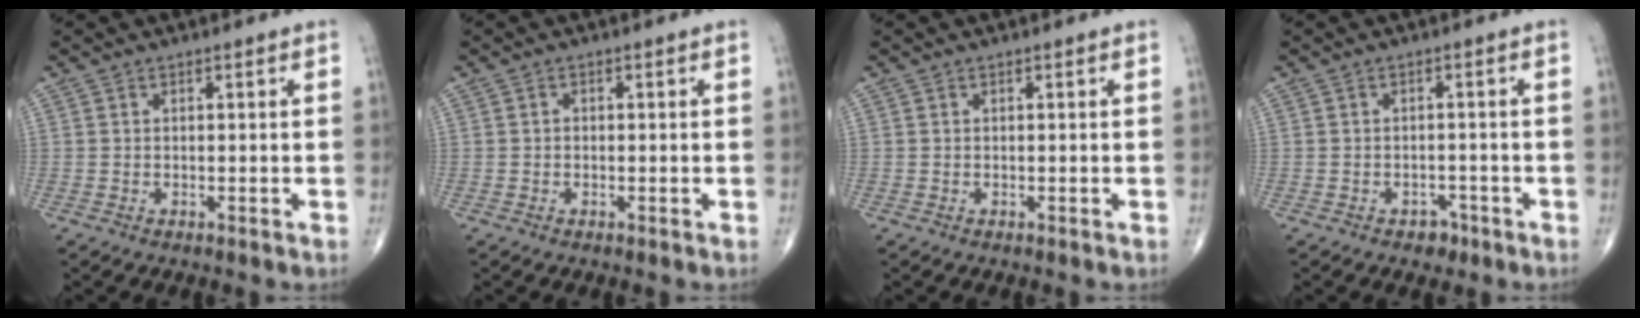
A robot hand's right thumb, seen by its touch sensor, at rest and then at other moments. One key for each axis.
{"total": 0.6, "fx": -0.1, "fy": 0.5, "fz": 0.3, "tx": -0.001, "ty": 0.002, "tz": -0.005}
{"total": 0.0}
{"total": 2.5, "fx": -1.6, "fy": 1.8, "fz": 0.9, "tx": -0.004, "ty": 0.011, "tz": -0.018}